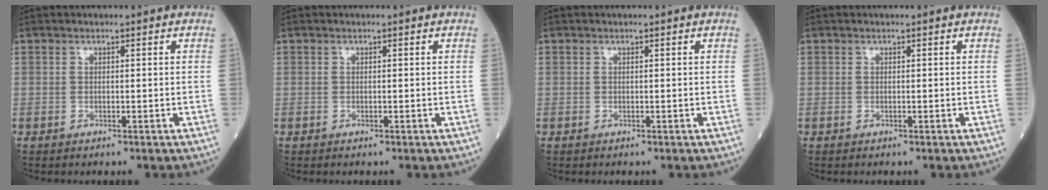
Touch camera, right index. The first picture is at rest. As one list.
[{"total": 0.0}, {"total": 0.0}, {"total": 0.0}]